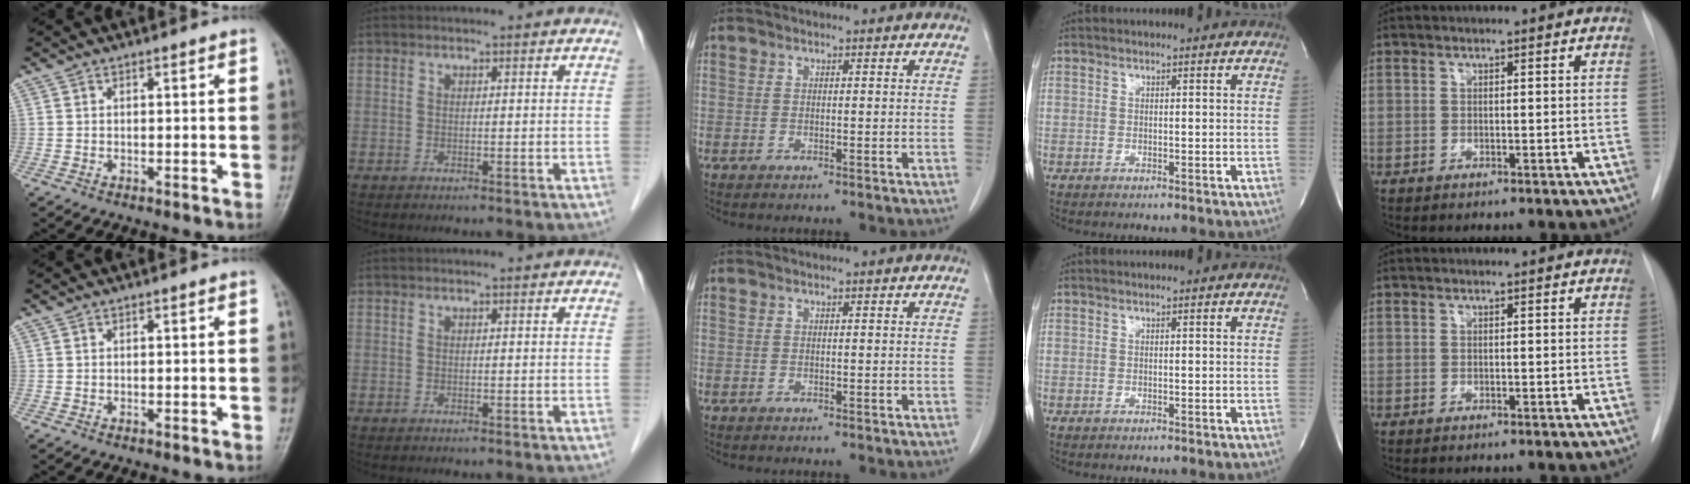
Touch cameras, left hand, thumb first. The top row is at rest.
{}